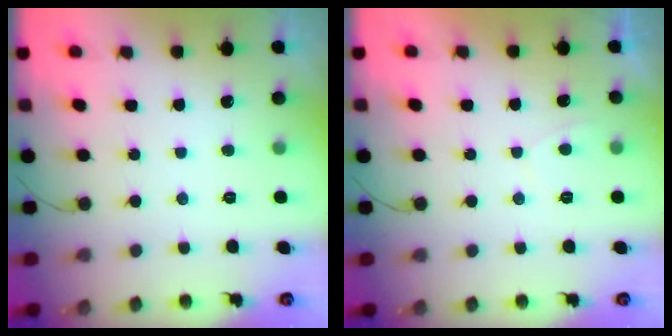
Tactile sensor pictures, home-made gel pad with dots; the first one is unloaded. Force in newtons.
{"total": 0.7, "press": 0.5, "slide": 0.5}